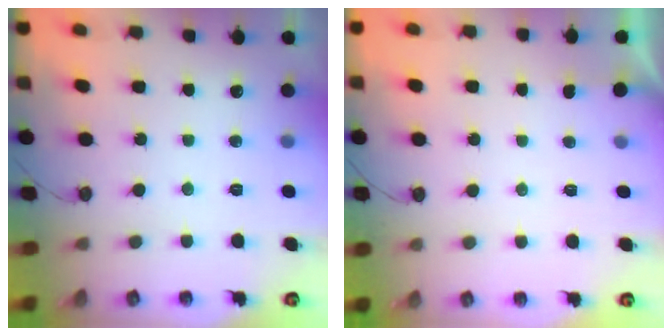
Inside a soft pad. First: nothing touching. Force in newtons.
{"total": 1.3, "press": 1.2, "slide": 0.2}